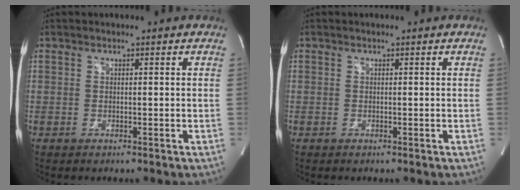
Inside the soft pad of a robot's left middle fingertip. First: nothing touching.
{"total": 0.0}